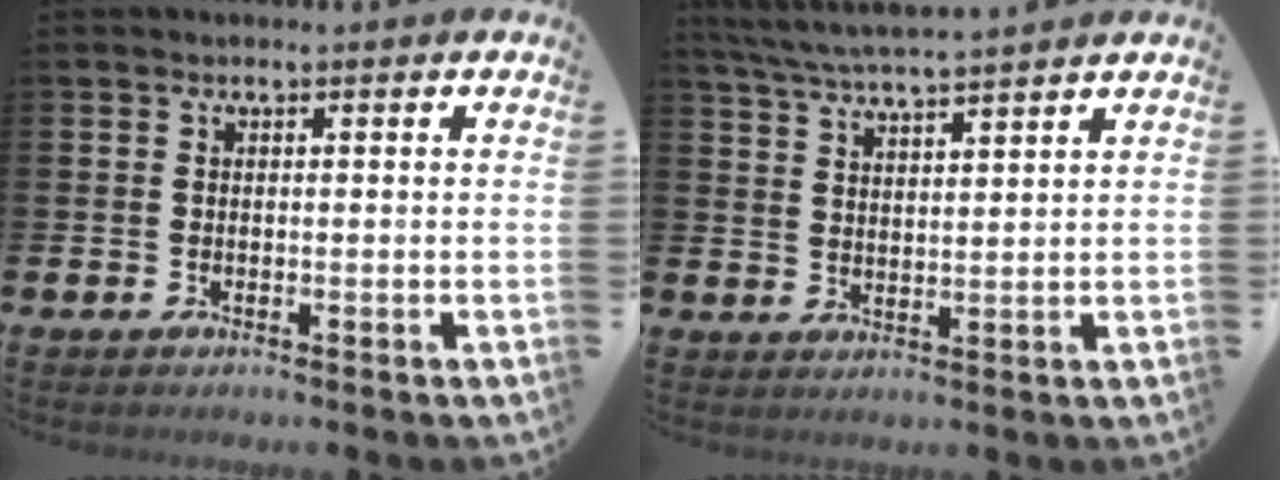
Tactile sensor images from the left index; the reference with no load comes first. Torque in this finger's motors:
{"motor_torque": [0.70, -1.13, 0.12, 0.13]}